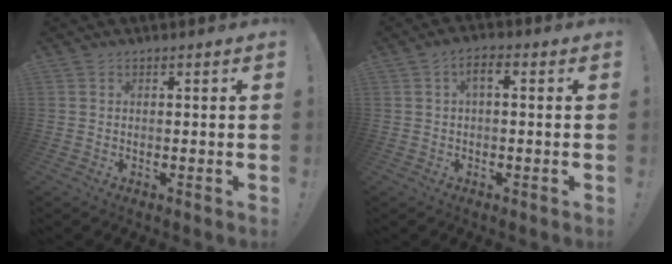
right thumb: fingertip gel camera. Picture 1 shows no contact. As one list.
[{"total": 3.7, "force": [0.3, 1.6, 3.4], "torque": [-0.059, 0.004, 0.002]}]